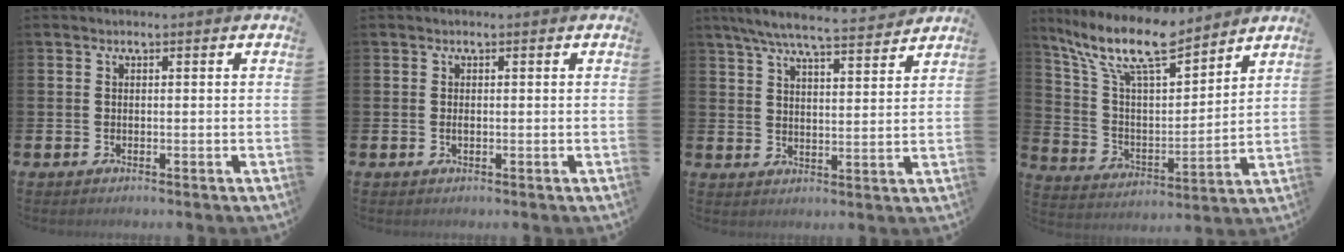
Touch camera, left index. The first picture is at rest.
{"total": 0.6, "force": [0.0, 0.3, 0.5], "torque": [-0.010, 0.000, -0.002]}
{"total": 7.3, "force": [6.7, 0.6, 2.8], "torque": [-0.068, -0.038, 0.117]}
{"total": 12.6, "force": [10.5, 3.1, 6.2], "torque": [-0.159, -0.055, 0.184]}